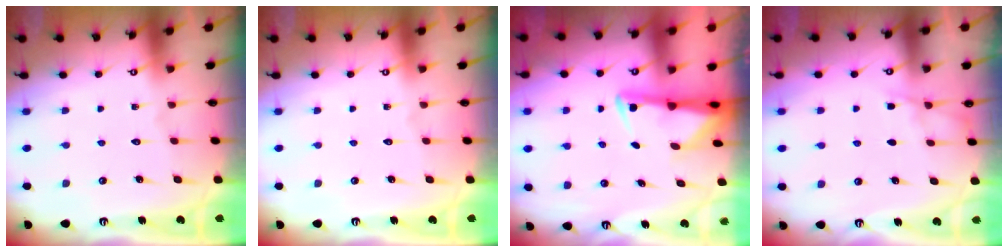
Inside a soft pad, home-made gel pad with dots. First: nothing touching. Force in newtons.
{"total": 0.0}
{"total": 2.9, "press": 2.9, "slide": 0.6}
{"total": 3.3, "press": 3.3, "slide": 0.5}